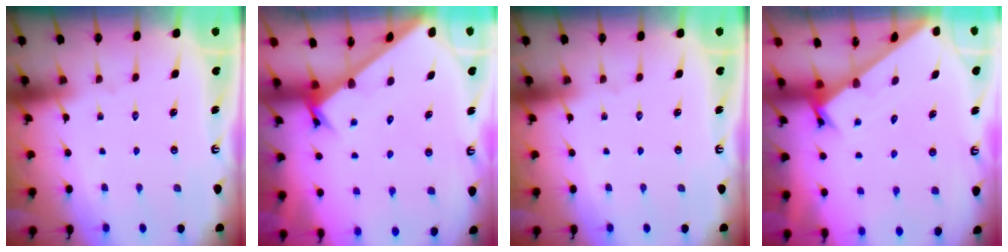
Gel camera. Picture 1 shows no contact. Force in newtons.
{"total": 2.6, "press": 2.6, "slide": 0.3}
{"total": 0.0}
{"total": 1.6, "press": 1.6, "slide": 0.1}